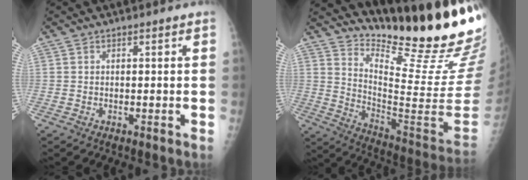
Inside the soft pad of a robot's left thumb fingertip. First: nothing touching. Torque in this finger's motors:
{"motor_torque": [0.72, -0.10, 0.52, -2.26, 0.02]}